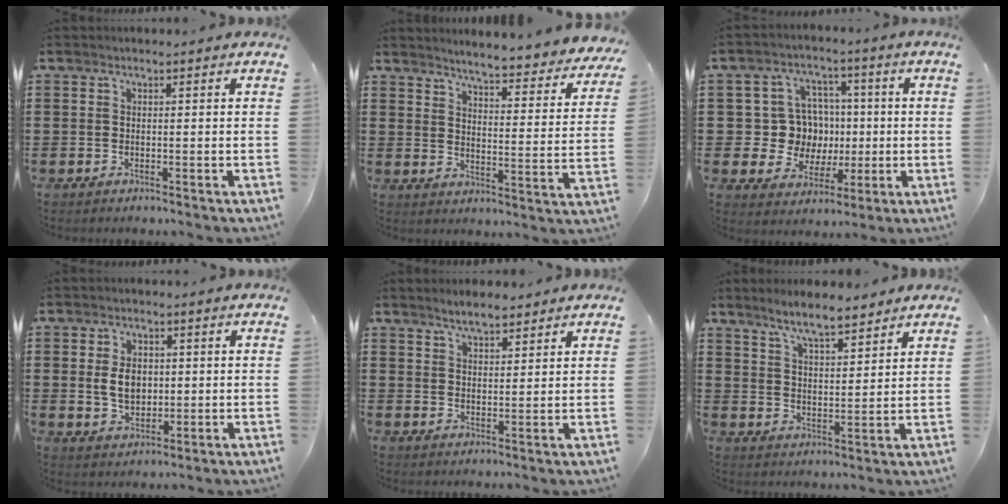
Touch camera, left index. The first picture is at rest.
{"total": 4.1, "force": [3.9, -0.8, 0.9], "torque": [-0.031, -0.043, 0.059]}
{"total": 9.4, "force": [0.7, 9.0, 2.7], "torque": [-0.068, 0.010, 0.024]}
{"total": 4.9, "force": [0.3, 3.4, 3.6], "torque": [-0.076, 0.005, 0.000]}
{"total": 3.2, "force": [2.9, 0.9, 1.1], "torque": [-0.029, 0.000, 0.054]}
{"total": 5.6, "force": [5.0, 0.6, 2.3], "torque": [-0.063, -0.015, 0.089]}